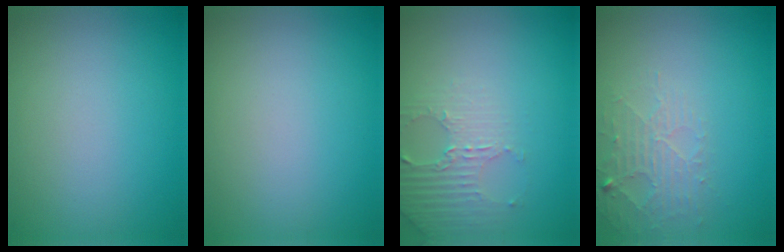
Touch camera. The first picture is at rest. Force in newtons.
{"total": 0.0}
{"total": 3.0, "press": 2.9, "slide": 0.7}
{"total": 2.6, "press": 2.6, "slide": 0.4}